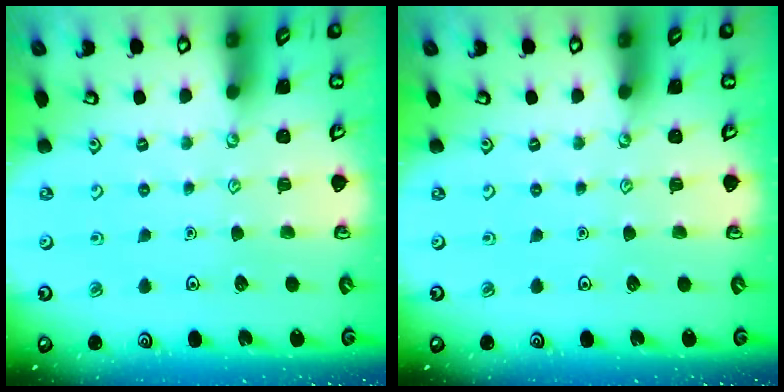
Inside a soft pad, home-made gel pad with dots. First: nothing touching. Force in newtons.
{"total": 0.0}